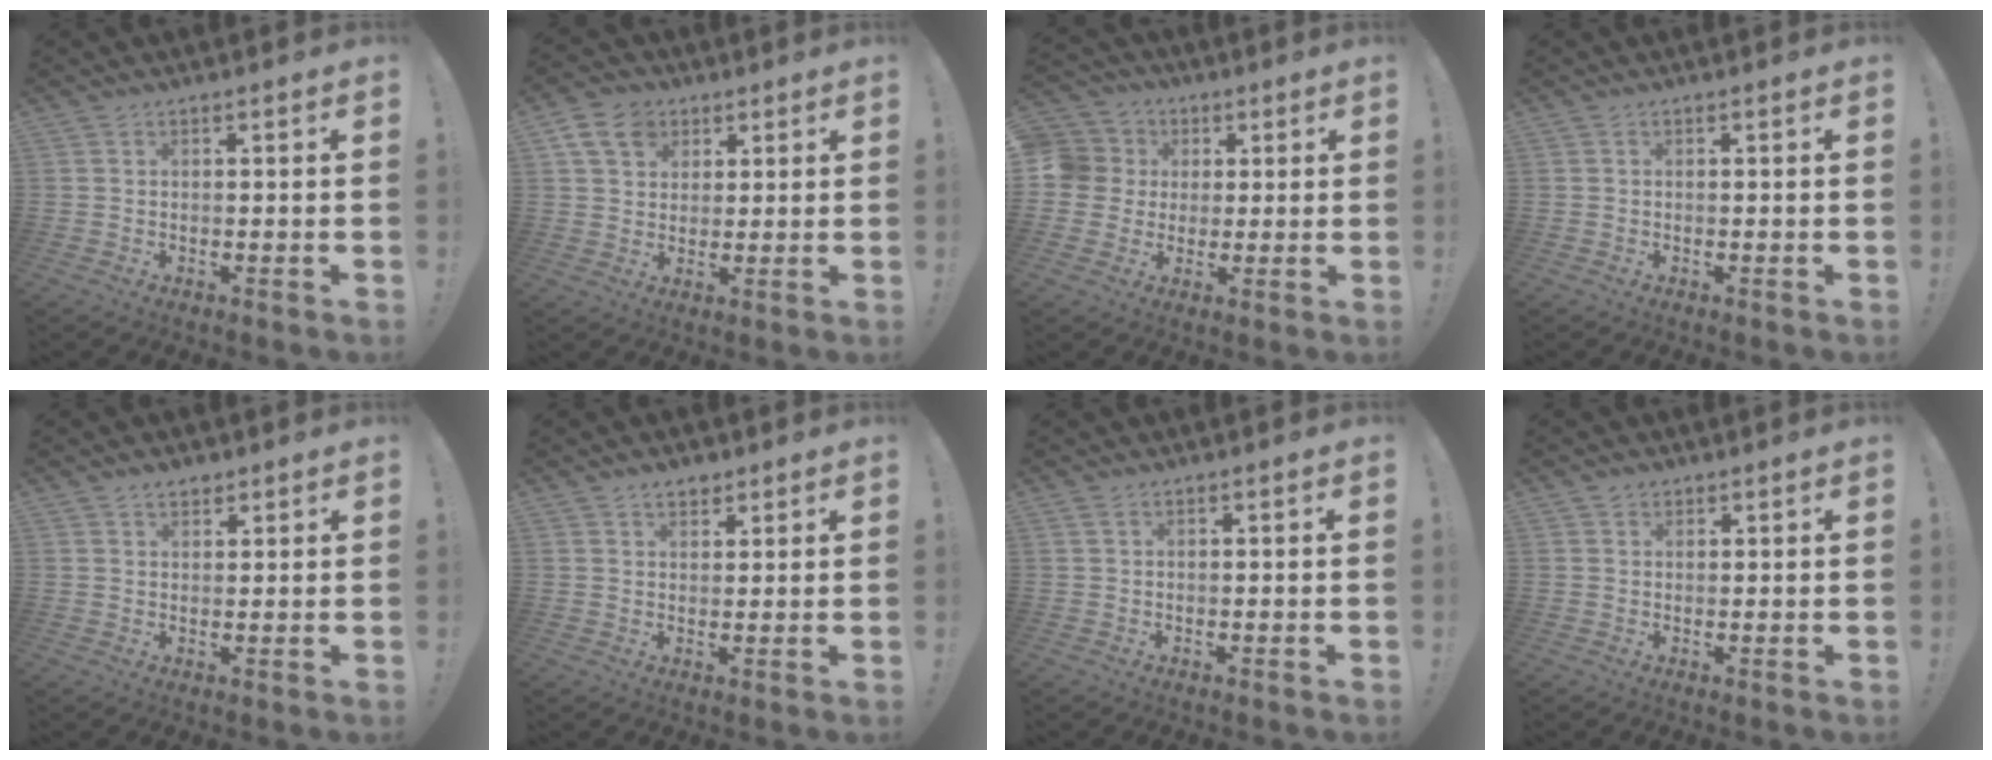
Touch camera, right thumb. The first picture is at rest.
{"total": 9.7, "force": [4.3, 7.7, 3.9], "torque": [-0.062, -0.012, 0.088]}
{"total": 9.3, "force": [0.9, 9.0, 2.3], "torque": [-0.044, 0.004, 0.022]}
{"total": 0.0}
{"total": 2.9, "force": [2.3, 1.6, 0.9], "torque": [0.000, -0.014, 0.039]}
{"total": 3.6, "force": [2.7, 2.1, 1.1], "torque": [-0.005, -0.014, 0.047]}
{"total": 0.9, "force": [0.5, 0.2, 0.7], "torque": [-0.019, 0.003, 0.011]}
{"total": 1.6, "force": [1.2, 1.0, 0.4], "torque": [0.000, -0.004, 0.022]}